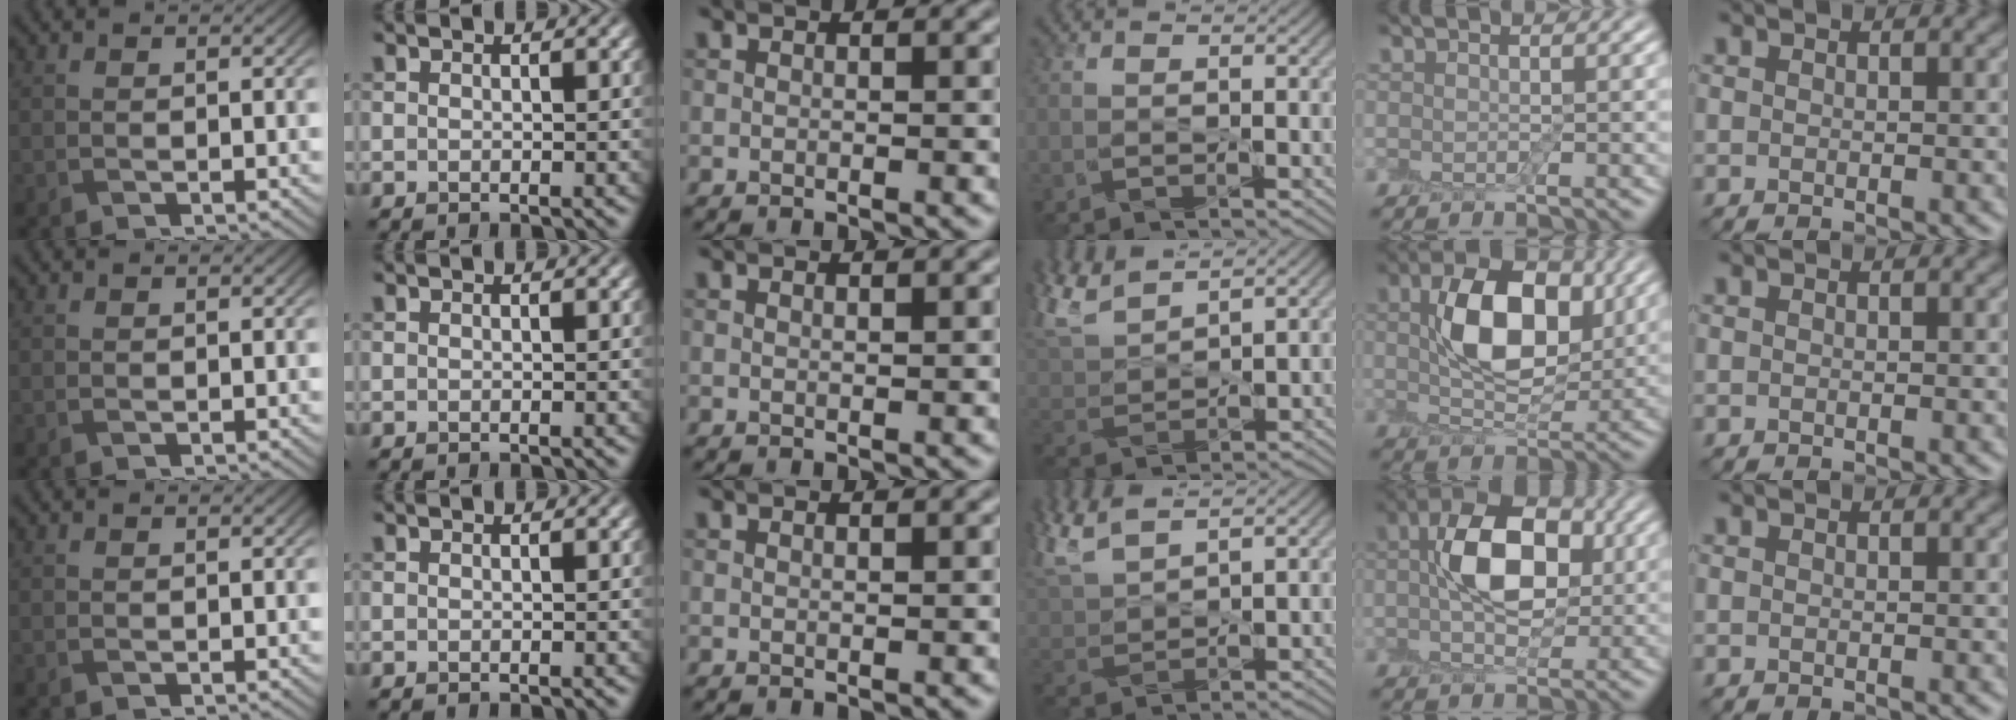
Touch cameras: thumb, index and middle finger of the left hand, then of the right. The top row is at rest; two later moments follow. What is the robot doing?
{"motion": "peel", "object": "shipping label"}